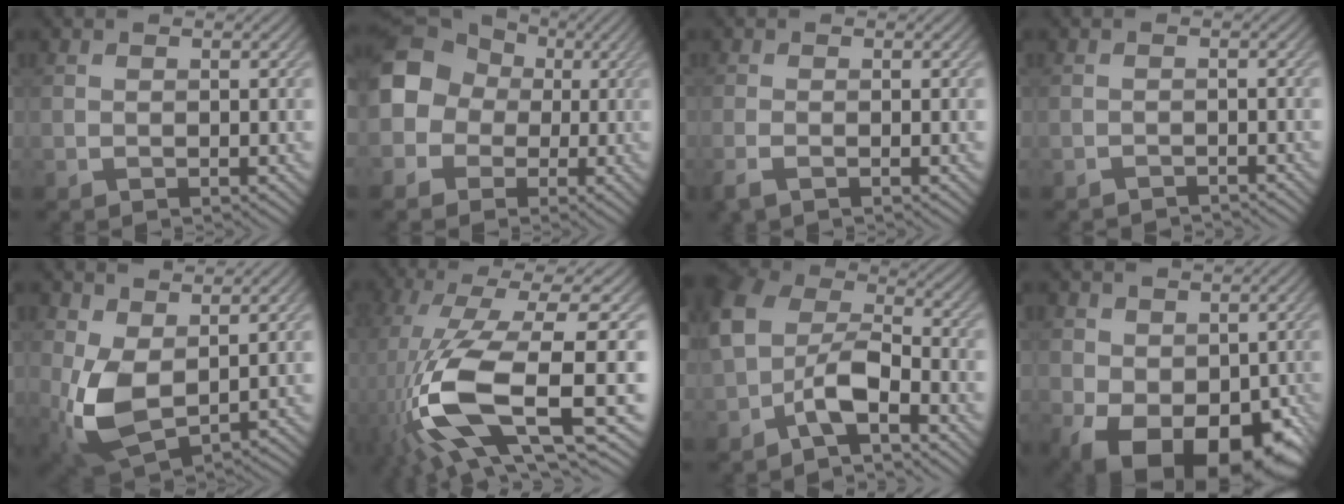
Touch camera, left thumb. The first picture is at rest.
{"total": 10.4, "force": [0.8, 9.5, 4.1], "torque": [-0.126, 0.014, -0.025]}
{"total": 1.8, "force": [-1.3, 0.2, 1.2], "torque": [-0.031, -0.006, -0.031]}
{"total": 1.5, "force": [-1.5, -0.1, 0.0], "torque": [0.005, 0.001, -0.029]}
{"total": 7.8, "force": [1.4, 4.4, 6.3], "torque": [-0.156, -0.011, 0.025]}
{"total": 16.9, "force": [-2.8, 5.8, 15.7], "torque": [-0.354, -0.016, -0.035]}
{"total": 8.1, "force": [-3.7, 4.2, 5.9], "torque": [-0.112, 0.004, -0.087]}
{"total": 11.2, "force": [-3.1, 7.2, 8.0], "torque": [-0.128, -0.045, -0.030]}